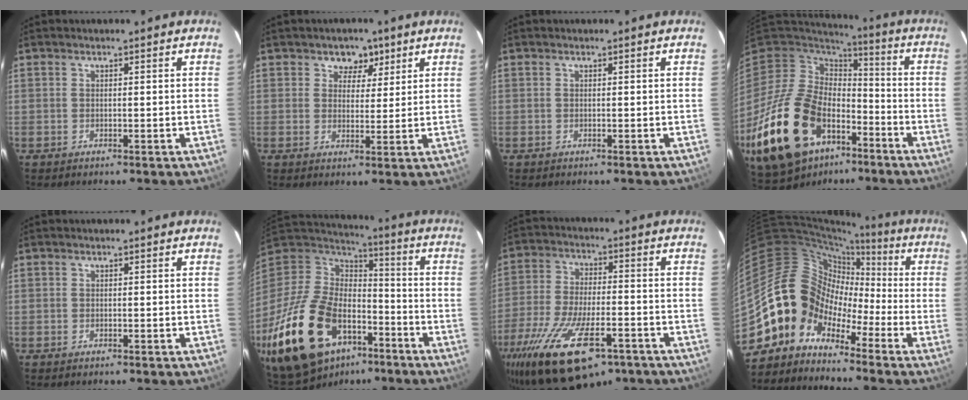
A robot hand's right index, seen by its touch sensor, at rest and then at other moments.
{"total": 4.6, "force": [2.7, 3.6, 1.2], "torque": [-0.005, -0.004, 0.039]}
{"total": 0.0}
{"total": 30.0, "force": [-15.0, 17.8, 18.9], "torque": [-0.414, -0.020, -0.240]}
{"total": 0.0}
{"total": 30.7, "force": [-15.8, 17.8, 19.4], "torque": [-0.423, -0.019, -0.252]}
{"total": 22.4, "force": [-13.9, 8.8, 15.2], "torque": [-0.311, -0.057, -0.229]}
{"total": 10.6, "force": [-6.1, 8.4, 2.1], "torque": [-0.047, 0.046, -0.139]}